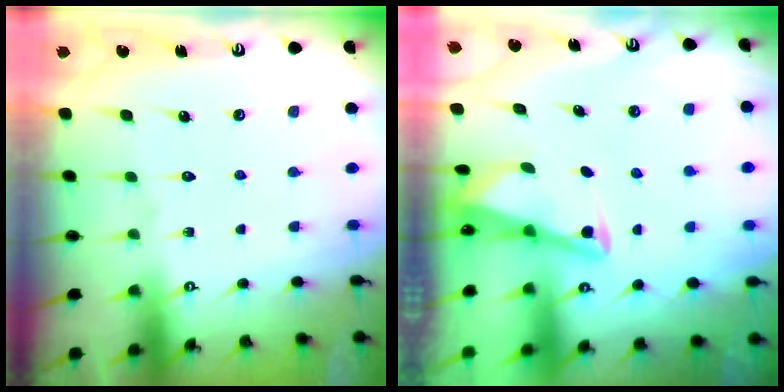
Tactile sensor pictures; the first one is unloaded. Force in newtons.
{"total": 2.8, "press": 2.8, "slide": 0.4}